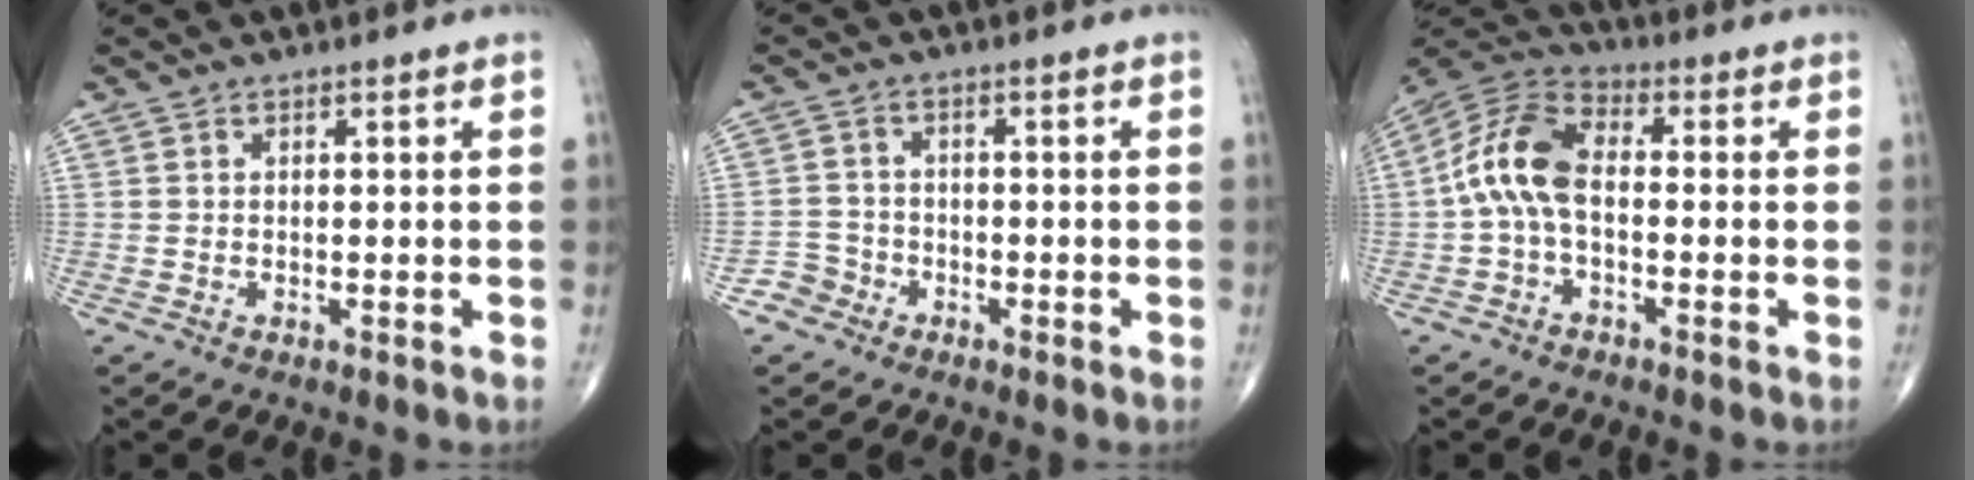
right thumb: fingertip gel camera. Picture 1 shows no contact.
{"total": 3.4, "force": [-2.0, 2.7, -0.1], "torque": [0.017, 0.016, -0.045]}
{"total": 10.7, "force": [-0.7, 5.8, 8.9], "torque": [-0.182, 0.032, -0.025]}